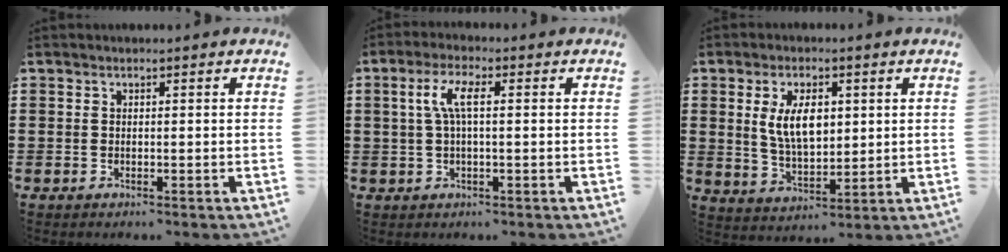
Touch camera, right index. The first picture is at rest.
{"total": 4.9, "force": [0.4, 1.4, 4.7], "torque": [-0.105, 0.002, 0.000]}
{"total": 7.7, "force": [1.8, 3.9, 6.5], "torque": [-0.127, 0.008, 0.029]}